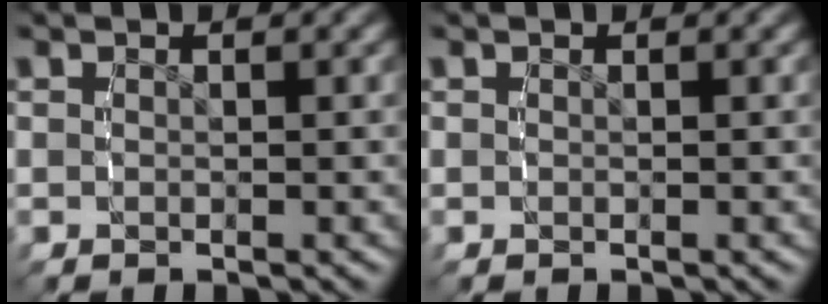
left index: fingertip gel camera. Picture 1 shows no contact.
{"total": 0.0}